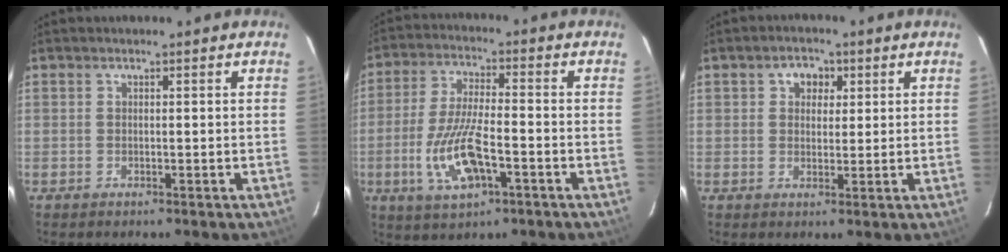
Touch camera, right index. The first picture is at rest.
{"total": 11.8, "force": [-4.1, 3.9, 10.4], "torque": [-0.217, -0.008, -0.074]}
{"total": 3.9, "force": [1.3, 3.3, 1.7], "torque": [-0.020, 0.013, 0.021]}